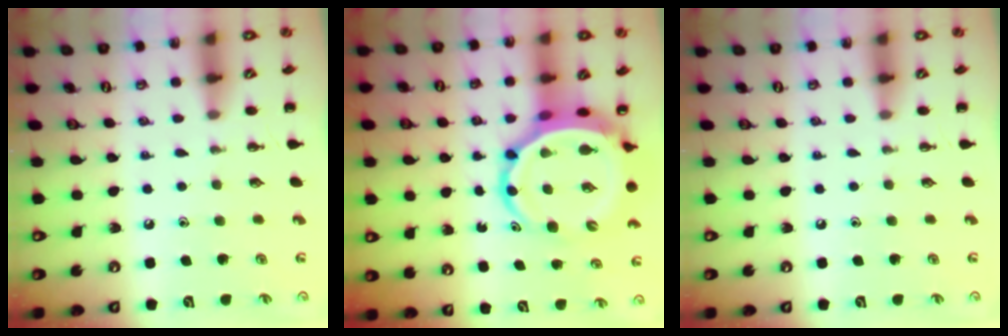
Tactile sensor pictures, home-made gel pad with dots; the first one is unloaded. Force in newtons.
{"total": 9.0, "press": 8.6, "slide": 2.7}
{"total": 0.0}